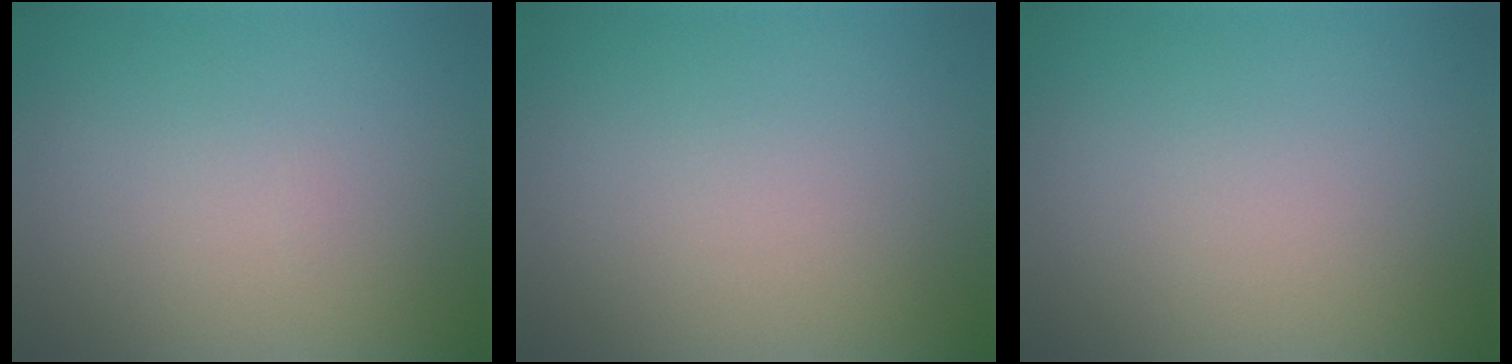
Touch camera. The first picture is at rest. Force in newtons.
{"total": 0.0}
{"total": 0.0}